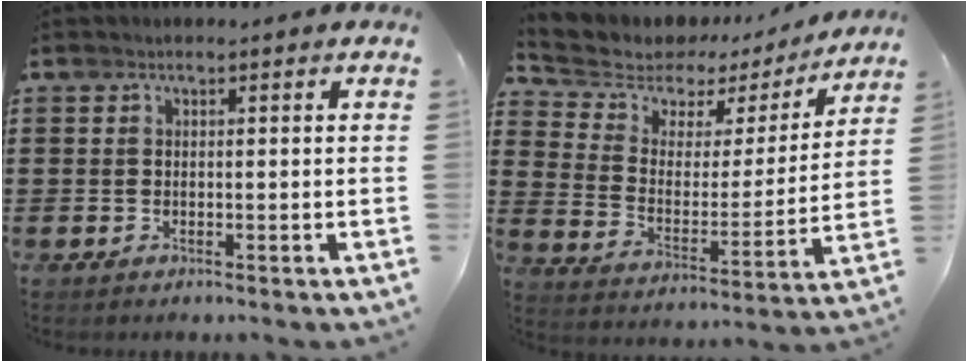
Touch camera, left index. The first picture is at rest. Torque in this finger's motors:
{"motor_torque": [0.72, -1.42, 0.77, 0.12]}